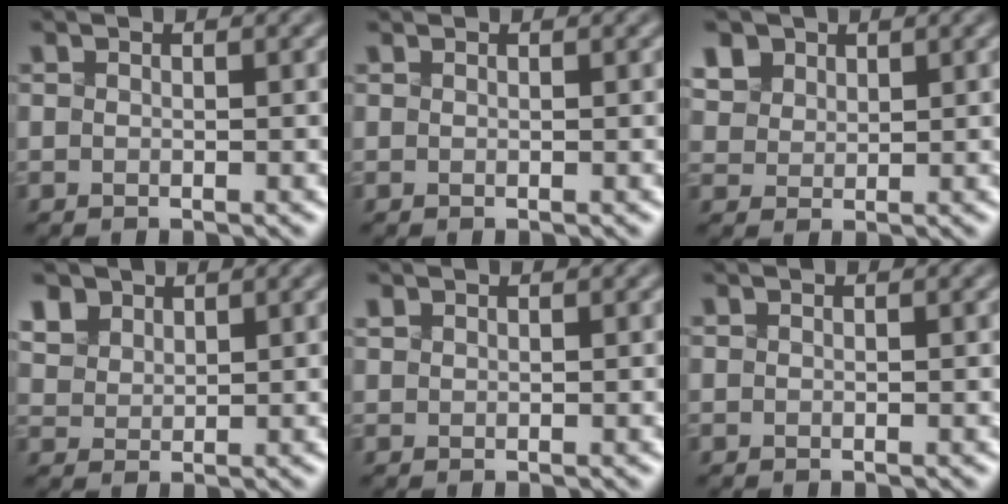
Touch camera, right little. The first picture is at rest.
{"total": 0.0}
{"total": 7.6, "force": [4.3, 5.4, 3.3], "torque": [-0.093, 0.023, 0.072]}
{"total": 5.8, "force": [3.5, 3.8, 2.6], "torque": [-0.091, 0.014, 0.066]}
{"total": 0.6, "force": [0.4, 0.4, 0.2], "torque": [-0.009, 0.008, 0.010]}
{"total": 0.0}